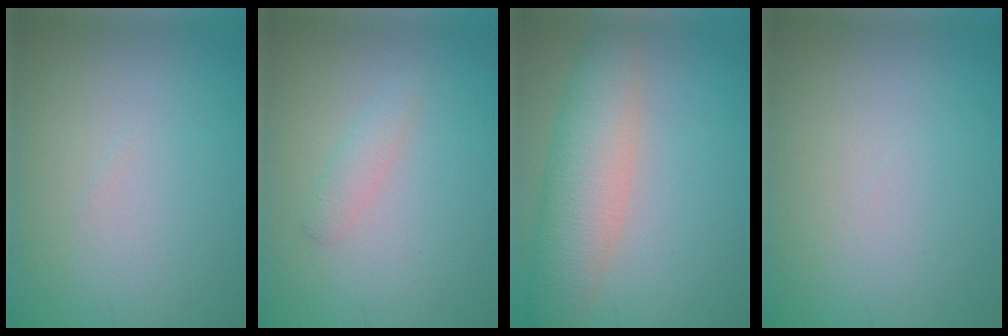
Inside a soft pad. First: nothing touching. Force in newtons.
{"total": 1.3, "press": 1.3, "slide": 0.1}
{"total": 6.0, "press": 6.0, "slide": 0.2}
{"total": 0.0}